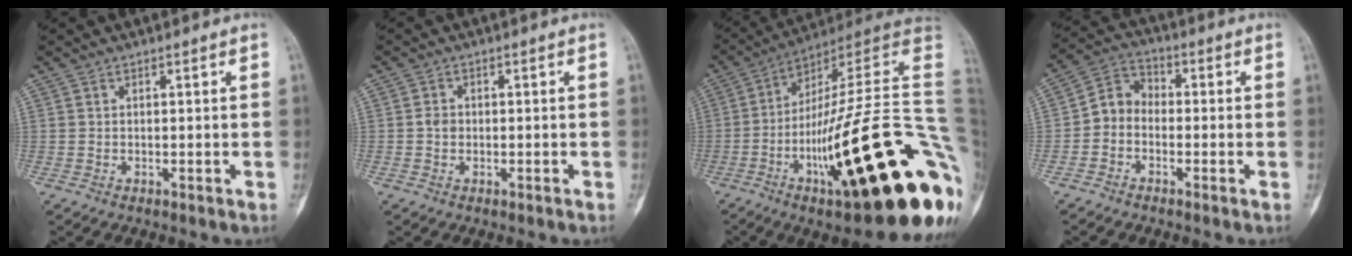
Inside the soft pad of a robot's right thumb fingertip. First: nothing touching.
{"total": 1.5, "force": [-0.3, 1.2, 0.9], "torque": [-0.011, 0.004, -0.008]}
{"total": 36.4, "force": [-9.9, 7.6, 34.2], "torque": [-0.407, 0.057, -0.155]}
{"total": 5.7, "force": [-1.7, 4.6, 2.9], "torque": [-0.035, 0.028, -0.049]}